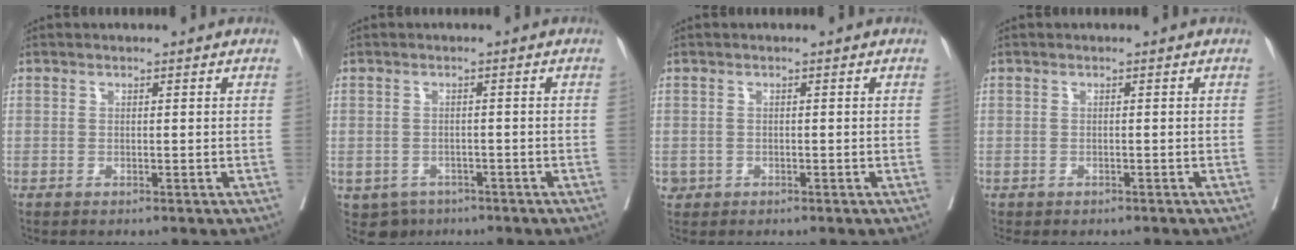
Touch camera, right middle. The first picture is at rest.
{"total": 4.1, "force": [-2.4, 3.3, 0.7], "torque": [-0.005, 0.004, -0.033]}
{"total": 1.0, "force": [-0.3, 0.9, 0.1], "torque": [-0.002, 0.005, 0.002]}
{"total": 1.4, "force": [-1.1, 0.9, 0.2], "torque": [-0.008, 0.003, -0.013]}